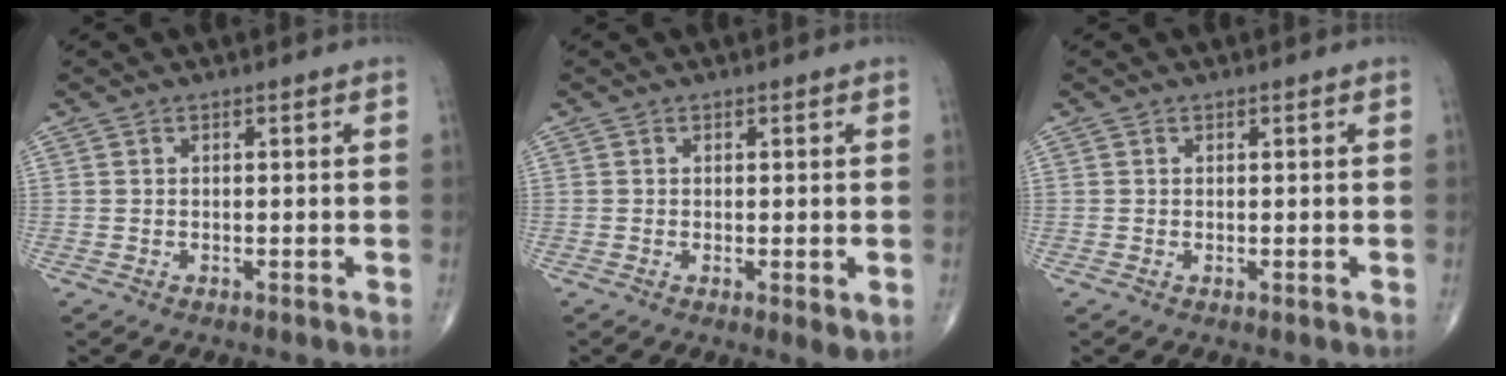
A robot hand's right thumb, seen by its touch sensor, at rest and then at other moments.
{"total": 2.8, "force": [-0.5, 0.7, 2.6], "torque": [-0.040, -0.011, -0.008]}
{"total": 0.5, "force": [-0.1, 0.1, 0.5], "torque": [-0.009, -0.003, -0.001]}